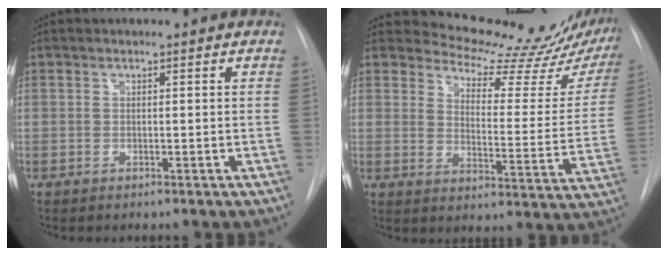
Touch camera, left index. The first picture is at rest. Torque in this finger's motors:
{"motor_torque": [0.97, -1.17, -0.02, -0.07]}